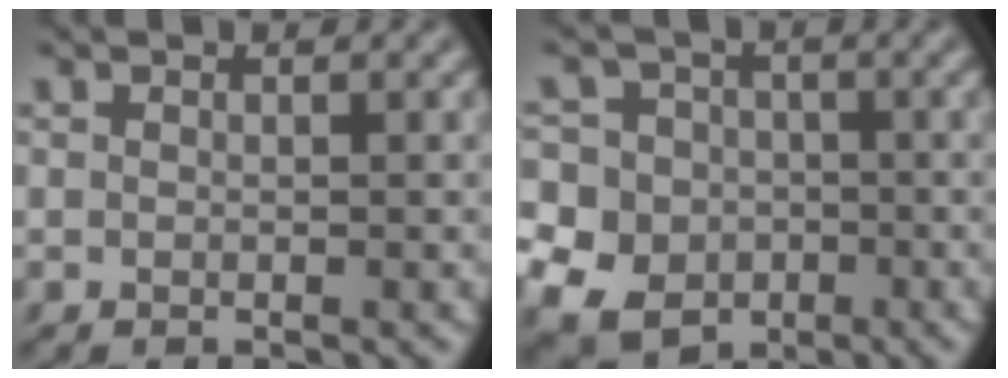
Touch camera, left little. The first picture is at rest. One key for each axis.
{"total": 12.4, "fx": -4.4, "fy": 10.9, "fz": 3.9, "tx": -0.107, "ty": -0.004, "tz": -0.108}